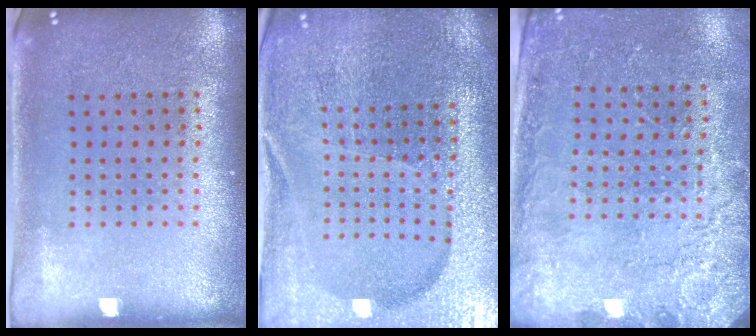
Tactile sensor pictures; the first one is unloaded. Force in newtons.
{"total": 4.0, "press": 3.9, "slide": 1.0}
{"total": 2.5, "press": 2.3, "slide": 0.8}